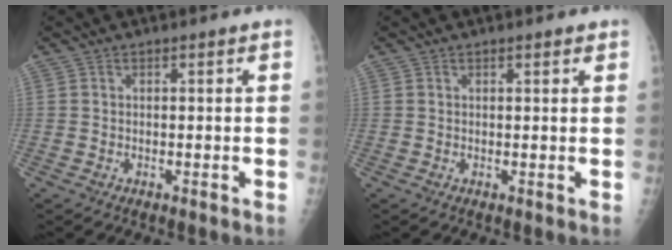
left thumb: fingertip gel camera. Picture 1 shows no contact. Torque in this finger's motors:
{"motor_torque": [-0.14, -0.05, -0.34, -0.11, 0.04]}